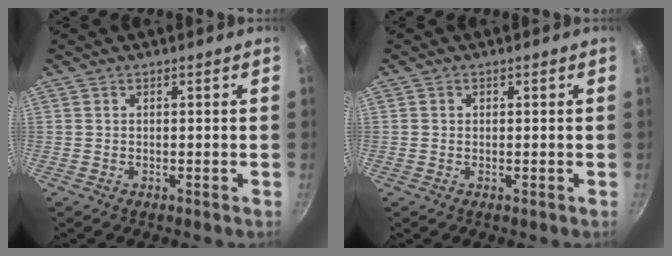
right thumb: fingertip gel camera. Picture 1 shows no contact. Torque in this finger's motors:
{"motor_torque": [-0.05, 0.06, -0.39, 0.07, -0.04]}